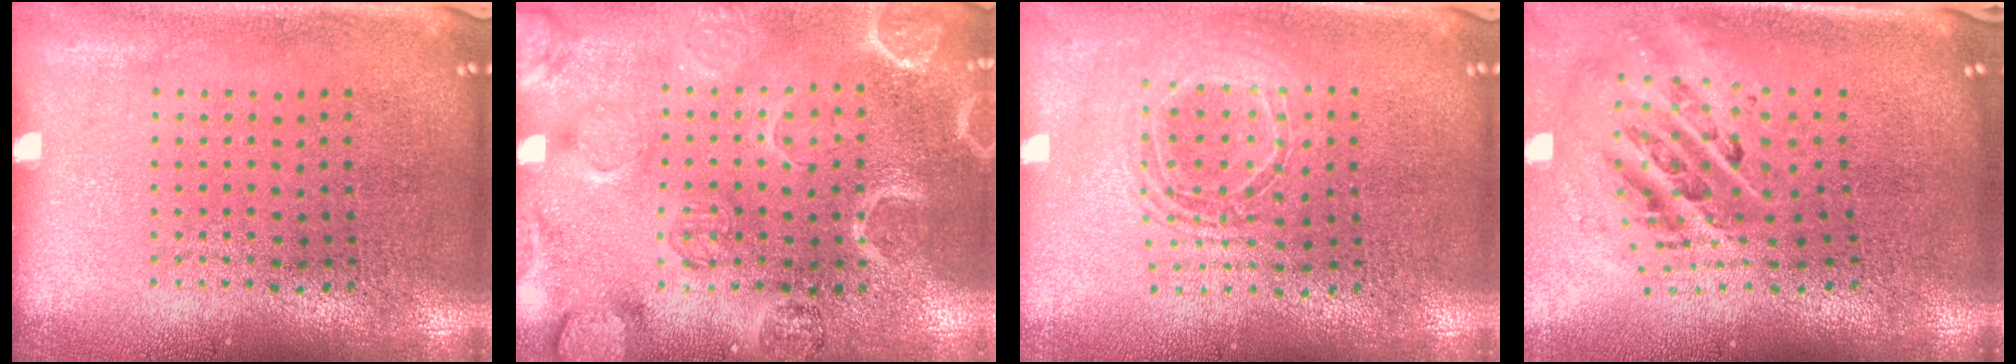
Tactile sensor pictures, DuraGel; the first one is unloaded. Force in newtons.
{"total": 2.7, "press": 2.7, "slide": 0.0}
{"total": 1.7, "press": 1.4, "slide": 0.9}
{"total": 2.1, "press": 1.6, "slide": 1.4}